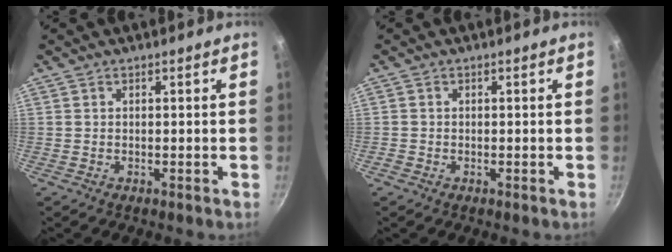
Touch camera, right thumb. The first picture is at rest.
{"total": 0.8, "force": [-0.5, 0.6, 0.1], "torque": [-0.002, 0.001, -0.009]}